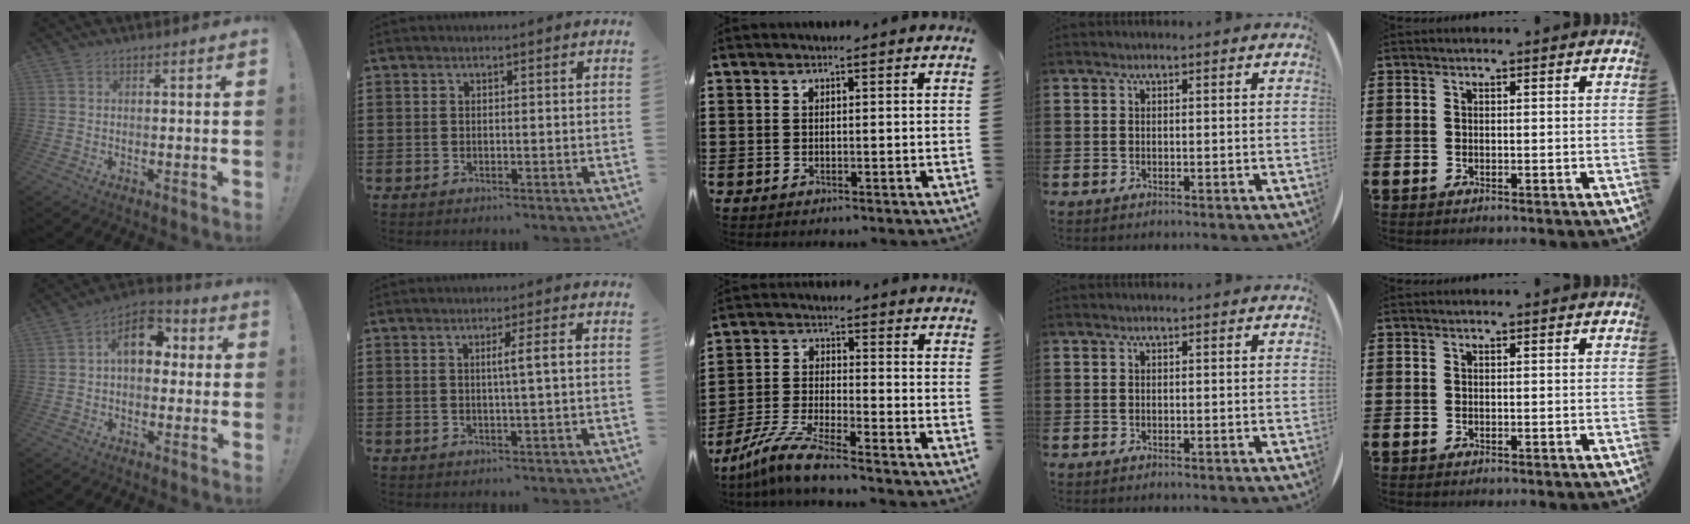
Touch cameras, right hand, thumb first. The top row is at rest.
{"thumb": {"total": 12.3, "force": [3.1, 8.0, 8.8], "torque": [-0.116, 0.004, 0.058]}, "index": {"total": 3.3, "force": [0.2, -0.2, 3.2], "torque": [-0.059, -0.003, -0.001]}, "middle": {"total": 7.1, "force": [-6.1, -0.1, 3.5], "torque": [-0.087, -0.014, -0.122]}}